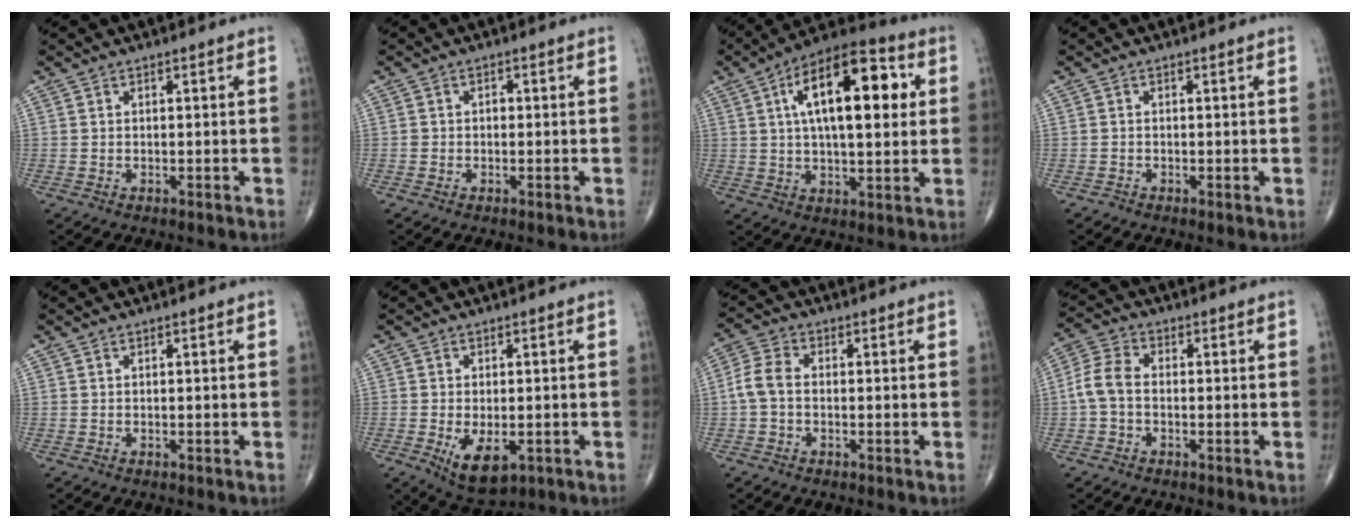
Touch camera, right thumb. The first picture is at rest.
{"total": 1.1, "force": [-0.1, 0.9, 0.6], "torque": [-0.003, 0.004, -0.005]}
{"total": 19.4, "force": [4.7, 8.3, 16.9], "torque": [-0.247, 0.015, 0.064]}
{"total": 0.5, "force": [-0.3, 0.2, 0.4], "torque": [-0.008, -0.002, -0.011]}
{"total": 0.0}
{"total": 7.3, "force": [-2.1, 3.8, 5.8], "torque": [-0.094, -0.012, -0.024]}
{"total": 4.8, "force": [-0.5, 3.2, 3.6], "torque": [-0.076, 0.014, -0.019]}
{"total": 5.7, "force": [-0.7, 3.7, 4.2], "torque": [-0.088, 0.017, -0.026]}